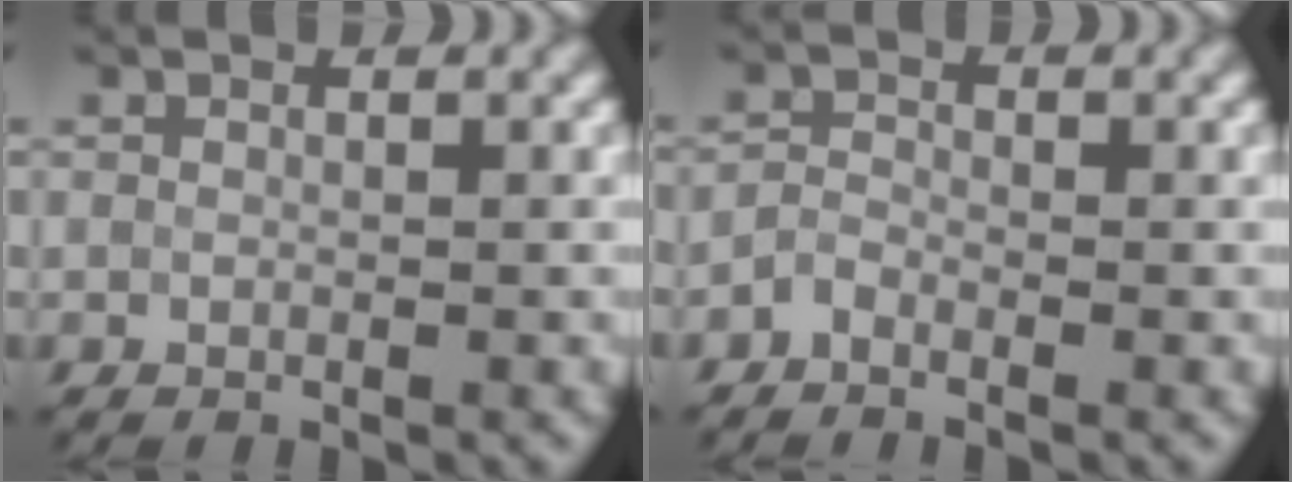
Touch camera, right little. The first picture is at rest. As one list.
[{"total": 1.2, "force": [-0.9, 0.6, 0.6], "torque": [-0.013, 0.003, -0.024]}]